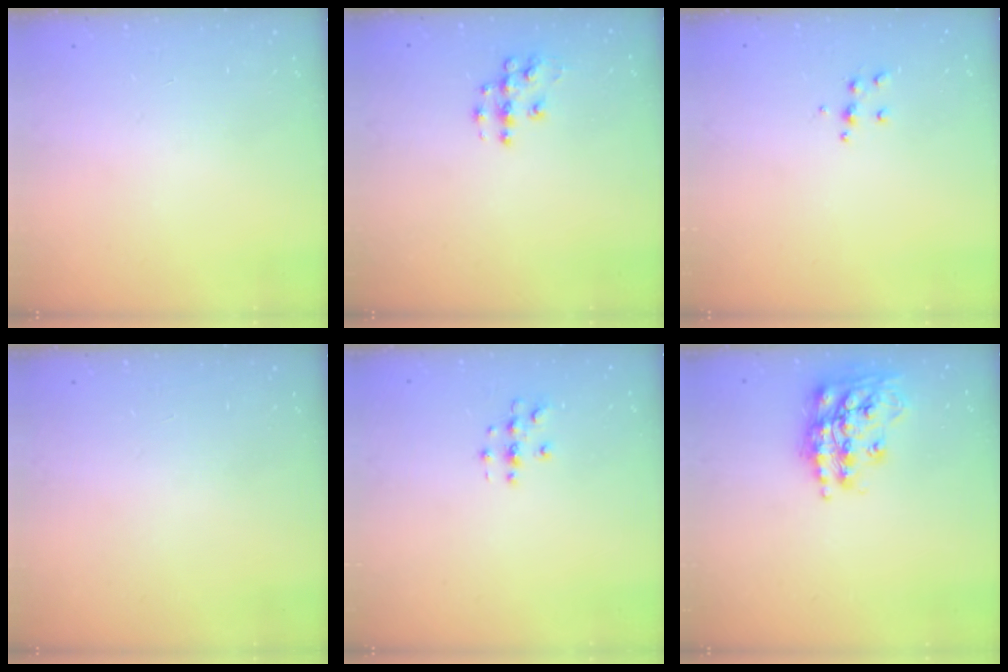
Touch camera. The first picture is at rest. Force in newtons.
{"total": 7.5, "press": 7.5, "slide": 0.4}
{"total": 5.0, "press": 5.0, "slide": 0.6}
{"total": 0.0}
{"total": 2.8, "press": 2.8, "slide": 0.2}
{"total": 16.5, "press": 16.5, "slide": 1.1}